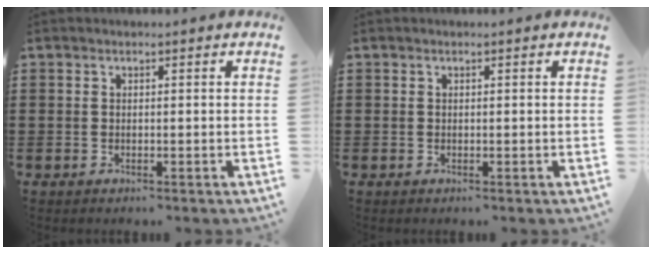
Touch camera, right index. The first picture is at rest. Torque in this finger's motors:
{"motor_torque": [0.00, 0.00, 0.00, 0.00]}